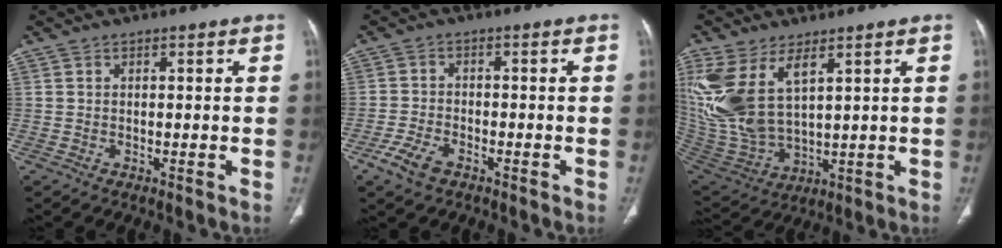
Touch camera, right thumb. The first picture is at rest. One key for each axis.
{"total": 5.3, "fx": -3.2, "fy": 2.7, "fz": 3.2, "tx": -0.072, "ty": 0.010, "tz": -0.060}
{"total": 16.5, "fx": 6.4, "fy": 8.2, "fz": 12.8, "tx": -0.282, "ty": -0.021, "tz": 0.149}